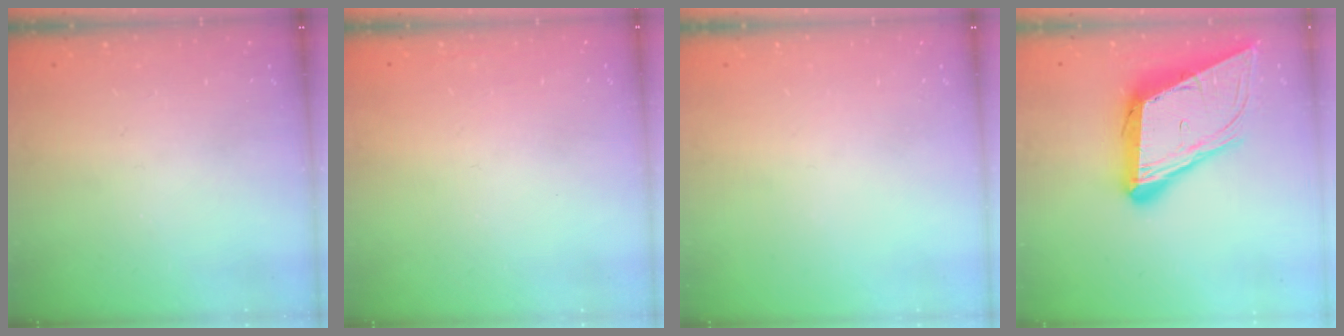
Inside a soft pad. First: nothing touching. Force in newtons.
{"total": 1.6, "press": 1.6, "slide": 0.1}
{"total": 0.0}
{"total": 17.7, "press": 17.2, "slide": 4.0}